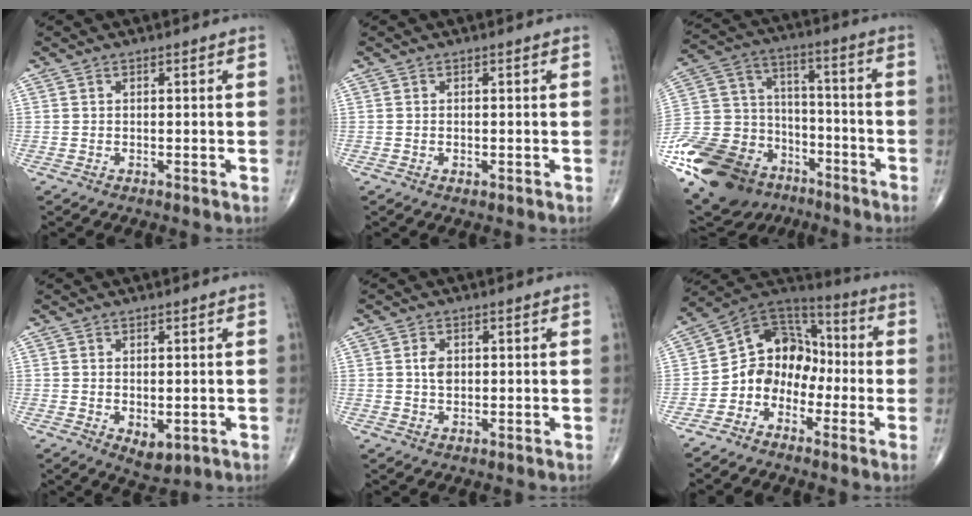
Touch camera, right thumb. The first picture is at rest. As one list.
[{"total": 0.9, "force": [-0.2, 0.5, 0.7], "torque": [-0.016, 0.001, -0.002]}, {"total": 28.5, "force": [-15.9, 19.2, 13.9], "torque": [-0.327, 0.070, -0.272]}, {"total": 4.3, "force": [-0.9, 2.4, 3.5], "torque": [-0.044, -0.008, -0.001]}, {"total": 2.9, "force": [0.5, 2.0, 2.0], "torque": [-0.031, -0.001, 0.008]}, {"total": 11.7, "force": [-3.5, 9.4, 5.9], "torque": [-0.063, 0.077, -0.082]}]